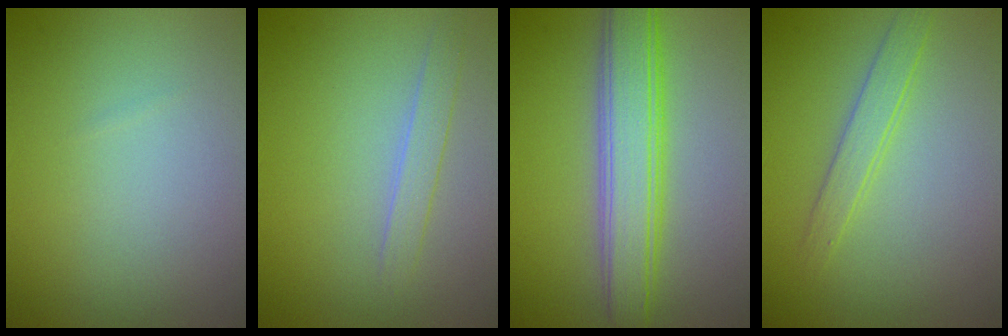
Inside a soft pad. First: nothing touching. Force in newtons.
{"total": 1.5, "press": 1.5, "slide": 0.0}
{"total": 5.7, "press": 5.7, "slide": 0.3}
{"total": 1.9, "press": 1.9, "slide": 0.2}